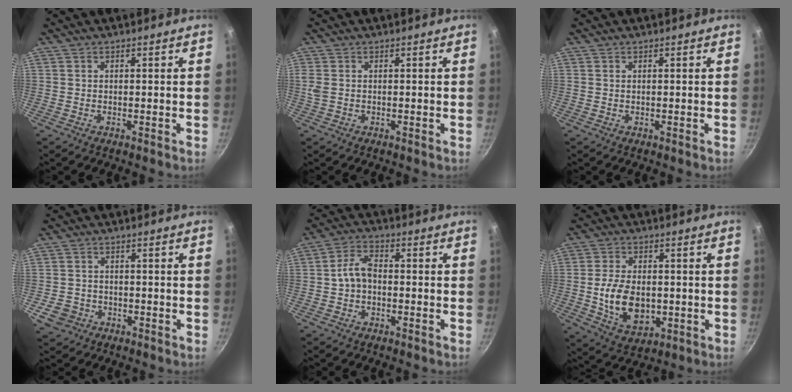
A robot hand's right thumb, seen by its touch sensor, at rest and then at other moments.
{"total": 1.6, "force": [0.2, 1.0, 1.2], "torque": [-0.026, 0.000, 0.005]}
{"total": 0.0}
{"total": 4.7, "force": [-1.7, 4.0, 1.6], "torque": [-0.025, 0.018, -0.022]}
{"total": 5.5, "force": [-0.6, 3.7, 4.0], "torque": [-0.067, 0.025, -0.017]}
{"total": 11.7, "force": [-1.0, 7.7, 8.8], "torque": [-0.146, -0.003, -0.009]}